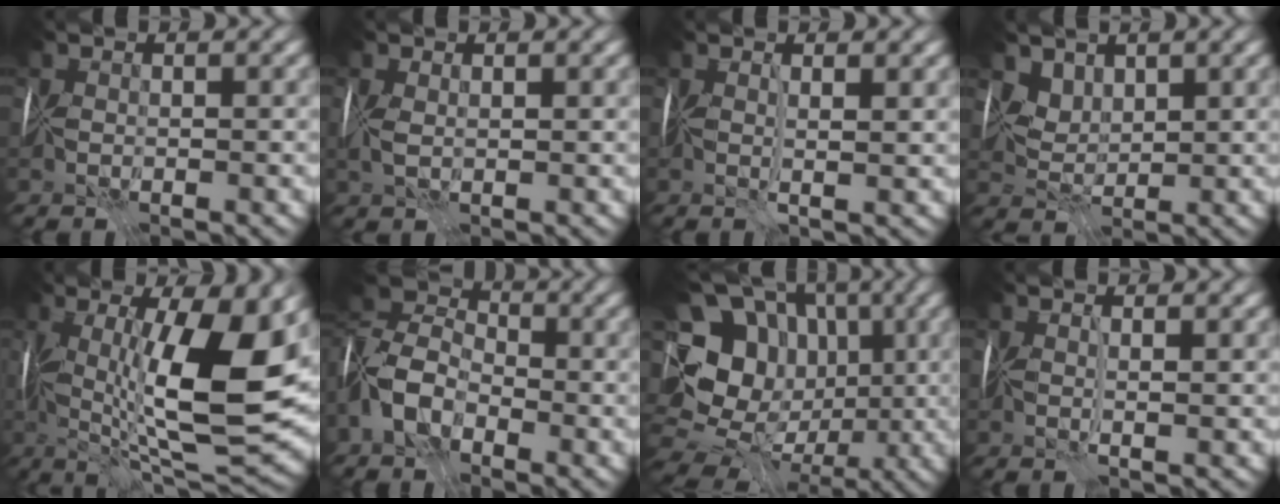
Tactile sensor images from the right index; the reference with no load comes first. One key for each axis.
{"total": 0.8, "fx": 0.6, "fy": 0.0, "fz": 0.5, "tx": -0.014, "ty": 0.002, "tz": 0.014}
{"total": 1.3, "fx": 0.9, "fy": -0.9, "fz": 0.5, "tx": -0.004, "ty": -0.001, "tz": 0.018}
{"total": 2.7, "fx": 2.5, "fy": 0.9, "fz": 0.2, "tx": -0.007, "ty": -0.016, "tz": 0.076}
{"total": 12.1, "fx": 1.0, "fy": 1.9, "fz": 11.9, "tx": -0.177, "ty": -0.005, "tz": 0.022}
{"total": 5.8, "fx": -3.0, "fy": 3.6, "fz": 3.5, "tx": -0.076, "ty": 0.005, "tz": -0.073}
{"total": 14.6, "fx": 1.3, "fy": 12.8, "fz": 7.0, "tx": -0.145, "ty": 0.022, "tz": 0.024}
{"total": 1.2, "fx": 0.6, "fy": -1.0, "fz": -0.1, "tx": 0.008, "ty": -0.001, "tz": 0.014}